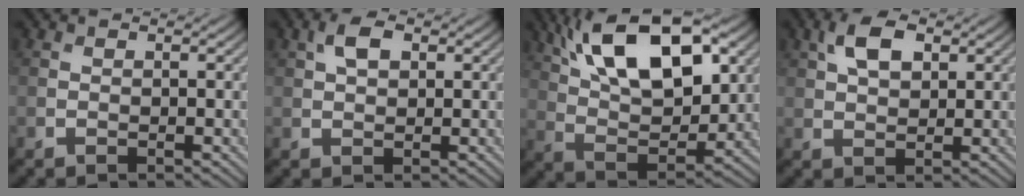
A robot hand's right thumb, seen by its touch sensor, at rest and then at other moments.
{"total": 3.2, "force": [1.3, 1.7, 2.4], "torque": [-0.050, 0.006, 0.022]}
{"total": 16.1, "force": [7.8, 7.1, 12.2], "torque": [-0.229, 0.004, 0.128]}
{"total": 5.2, "force": [2.1, 2.8, 3.8], "torque": [-0.082, 0.007, 0.037]}